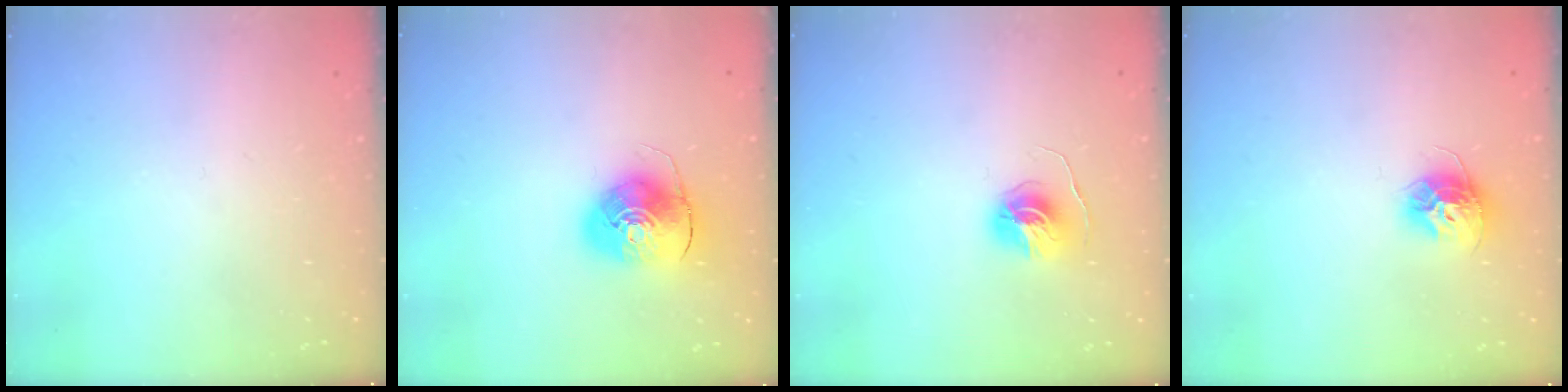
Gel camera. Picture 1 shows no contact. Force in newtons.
{"total": 9.4, "press": 9.2, "slide": 1.5}
{"total": 6.0, "press": 6.0, "slide": 0.6}
{"total": 10.4, "press": 10.4, "slide": 0.5}